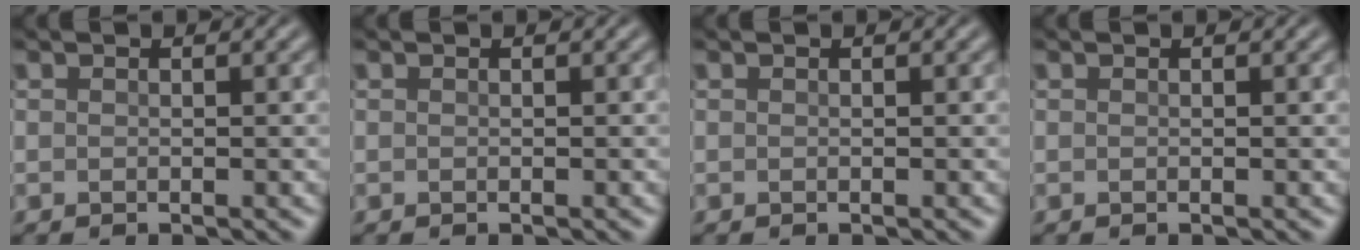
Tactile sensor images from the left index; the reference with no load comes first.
{"total": 0.0}
{"total": 0.0}
{"total": 0.0}